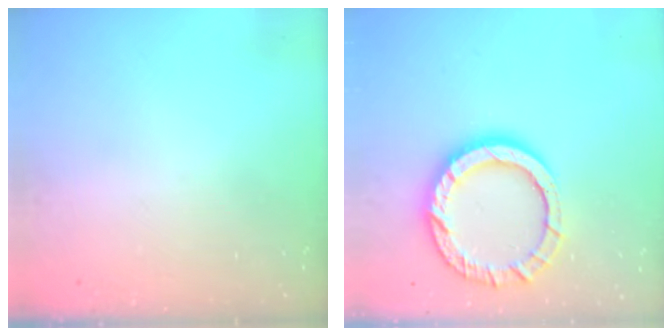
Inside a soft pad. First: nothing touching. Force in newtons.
{"total": 14.1, "press": 14.1, "slide": 1.3}